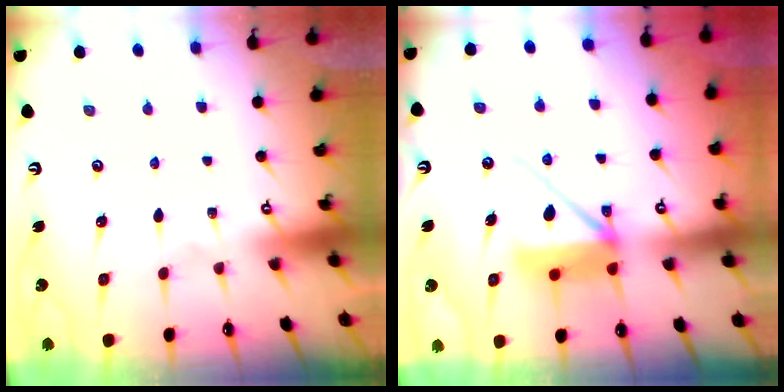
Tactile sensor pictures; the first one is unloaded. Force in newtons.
{"total": 10.9, "press": 10.8, "slide": 1.3}